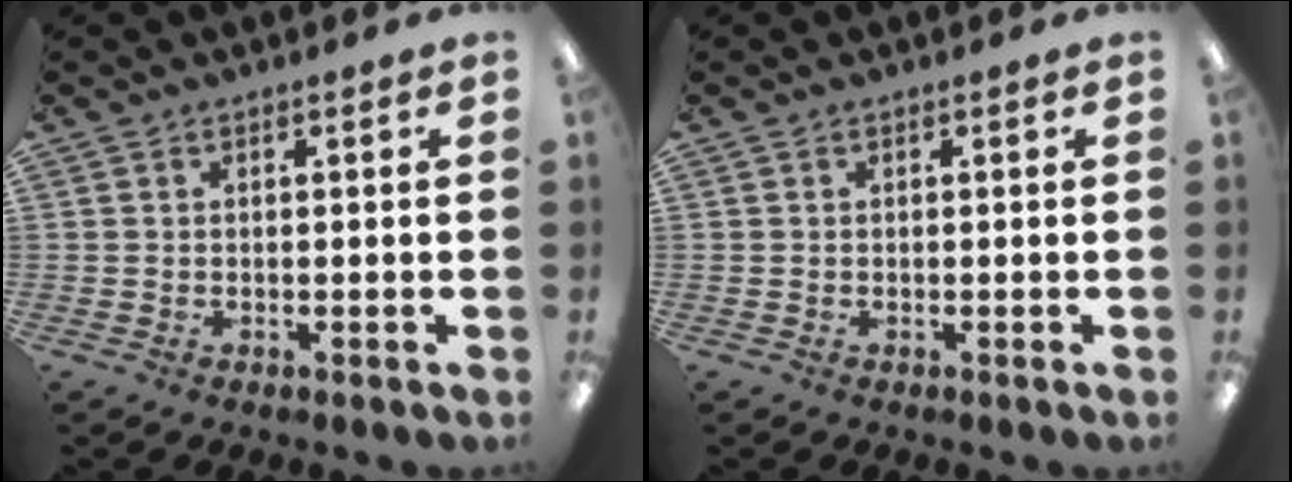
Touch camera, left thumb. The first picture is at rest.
{"total": 0.0}